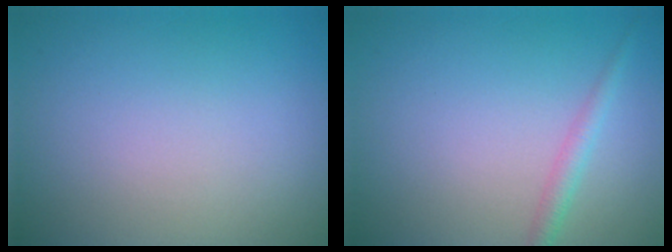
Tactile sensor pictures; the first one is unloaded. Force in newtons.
{"total": 1.6, "press": 1.6, "slide": 0.1}